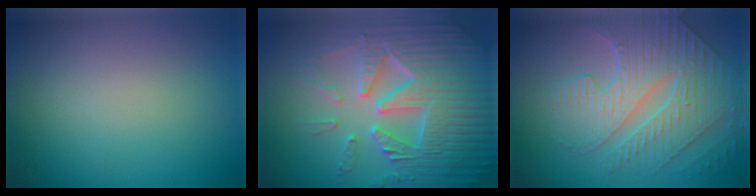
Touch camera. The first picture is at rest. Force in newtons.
{"total": 7.7, "press": 7.5, "slide": 1.5}
{"total": 5.6, "press": 5.2, "slide": 2.2}